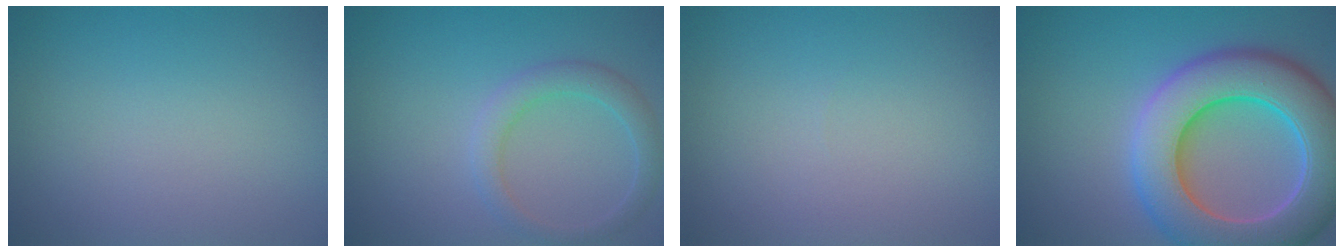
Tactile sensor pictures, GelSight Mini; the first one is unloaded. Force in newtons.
{"total": 2.5, "press": 2.5, "slide": 0.0}
{"total": 0.0}
{"total": 11.0, "press": 10.9, "slide": 0.6}